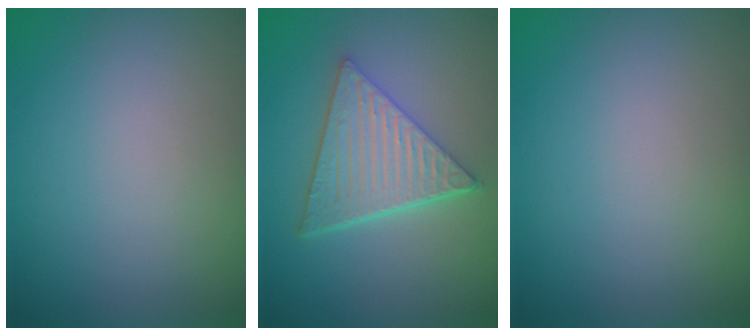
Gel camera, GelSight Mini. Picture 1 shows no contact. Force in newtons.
{"total": 6.1, "press": 4.6, "slide": 4.0}
{"total": 0.0}